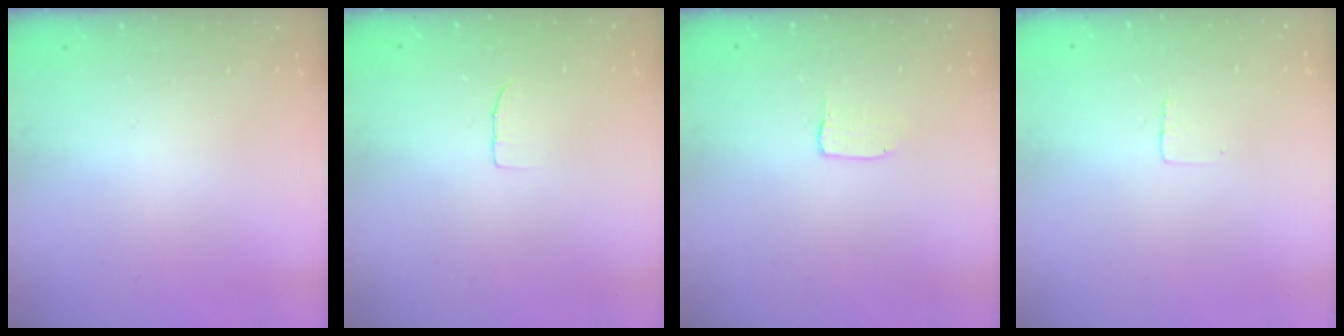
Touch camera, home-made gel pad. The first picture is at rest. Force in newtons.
{"total": 4.4, "press": 4.3, "slide": 0.4}
{"total": 1.7, "press": 1.6, "slide": 0.1}
{"total": 2.3, "press": 2.3, "slide": 0.1}